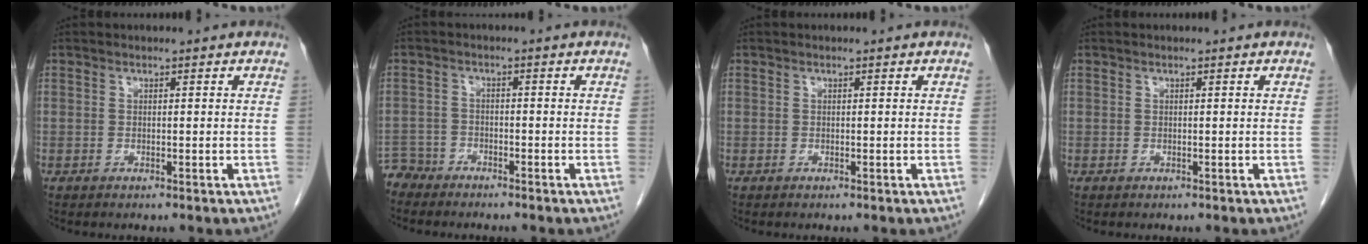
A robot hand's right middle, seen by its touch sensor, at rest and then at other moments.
{"total": 4.1, "force": [-3.8, 1.3, -0.8], "torque": [0.018, -0.004, -0.077]}
{"total": 0.0}
{"total": 0.0}